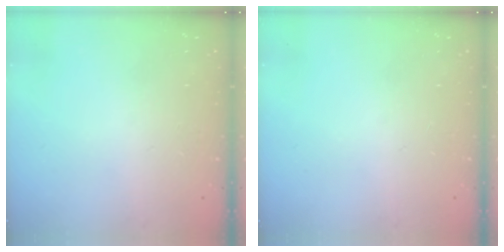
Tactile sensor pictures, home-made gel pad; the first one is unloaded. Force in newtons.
{"total": 0.0}